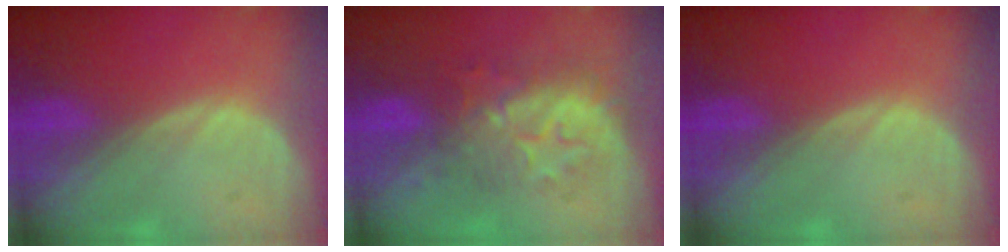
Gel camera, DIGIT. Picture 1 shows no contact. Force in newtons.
{"total": 8.1, "press": 8.0, "slide": 1.1}
{"total": 0.0}